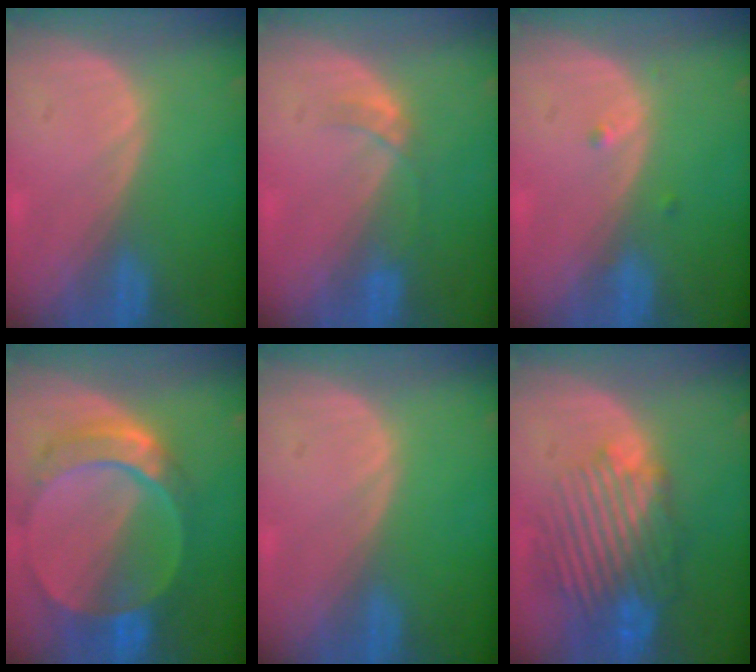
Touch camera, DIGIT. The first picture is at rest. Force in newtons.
{"total": 2.7, "press": 2.4, "slide": 1.3}
{"total": 1.0, "press": 0.8, "slide": 0.6}
{"total": 9.5, "press": 8.3, "slide": 4.4}
{"total": 0.0}
{"total": 10.4, "press": 9.3, "slide": 4.6}